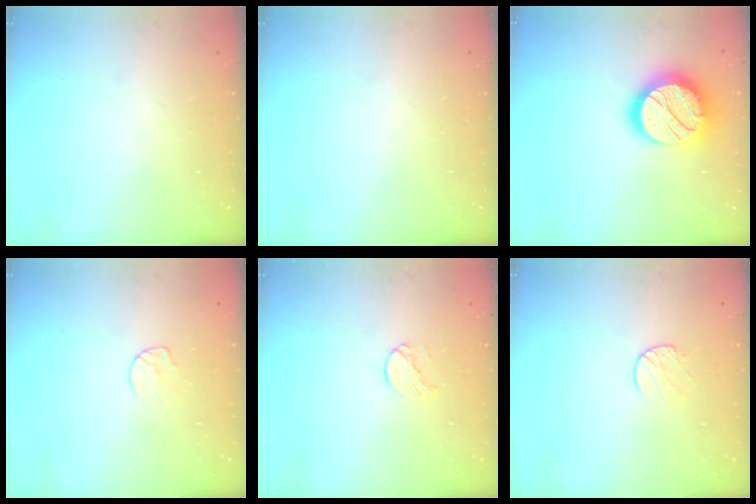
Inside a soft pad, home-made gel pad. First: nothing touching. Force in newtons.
{"total": 0.0}
{"total": 19.5, "press": 19.4, "slide": 1.2}
{"total": 5.0, "press": 5.0, "slide": 0.5}
{"total": 5.8, "press": 5.8, "slide": 0.6}
{"total": 6.7, "press": 6.7, "slide": 0.6}